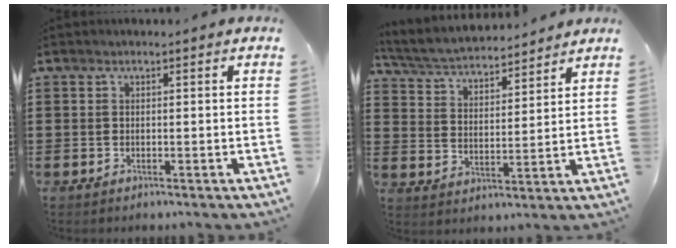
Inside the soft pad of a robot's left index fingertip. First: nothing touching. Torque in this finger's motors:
{"motor_torque": [0.71, -0.55, 0.38, 0.10]}